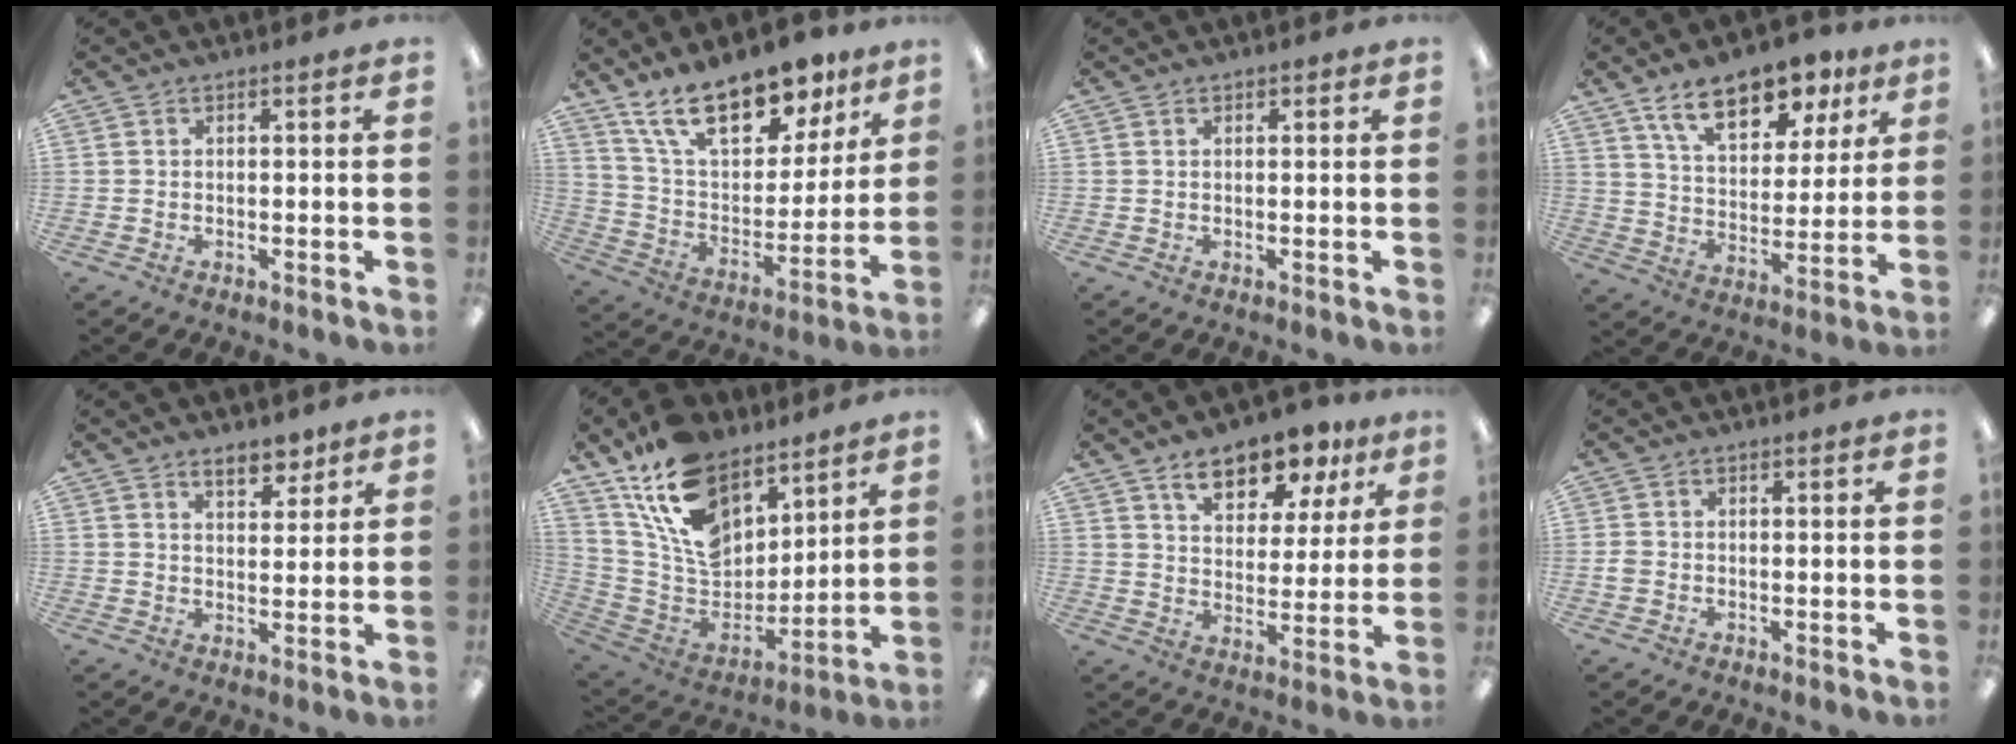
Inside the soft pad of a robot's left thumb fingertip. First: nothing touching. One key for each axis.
{"total": 21.6, "fx": 15.2, "fy": 9.8, "fz": 11.7, "tx": -0.202, "ty": -0.089, "tz": 0.270}
{"total": 0.7, "fx": 0.5, "fy": 0.5, "fz": 0.2, "tx": -0.005, "ty": 0.004, "tz": 0.008}
{"total": 15.6, "fx": 10.6, "fy": 7.7, "fz": 8.5, "tx": -0.131, "ty": -0.047, "tz": 0.185}
{"total": 6.0, "fx": 4.6, "fy": 2.8, "fz": 2.8, "tx": -0.024, "ty": -0.024, "tz": 0.078}
{"total": 19.2, "fx": 12.3, "fy": 11.2, "fz": 9.6, "tx": -0.188, "ty": -0.064, "tz": 0.233}
{"total": 12.5, "fx": 8.9, "fy": 6.5, "fz": 6.0, "tx": -0.086, "ty": -0.042, "tz": 0.156}
{"total": 1.5, "fx": -0.4, "fy": 1.2, "fz": 0.7, "tx": -0.012, "ty": 0.003, "tz": -0.007}